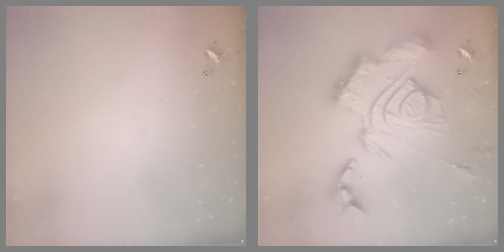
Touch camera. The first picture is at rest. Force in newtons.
{"total": 4.2, "press": 3.4, "slide": 2.5}